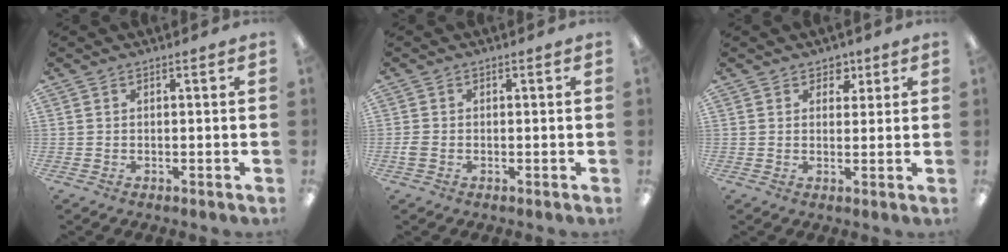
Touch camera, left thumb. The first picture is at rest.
{"total": 1.9, "force": [-0.4, 1.3, 1.3], "torque": [-0.022, 0.003, -0.006]}
{"total": 3.6, "force": [2.2, 2.6, 1.1], "torque": [-0.004, -0.007, 0.037]}